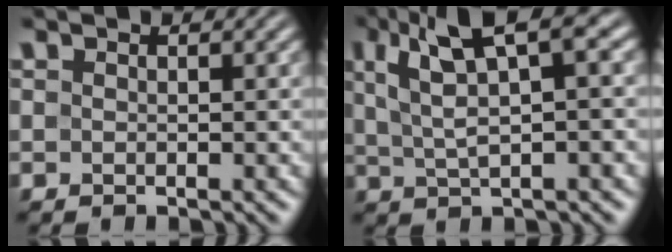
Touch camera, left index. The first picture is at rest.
{"total": 6.8, "force": [3.0, 1.6, 5.9], "torque": [-0.110, 0.014, 0.057]}